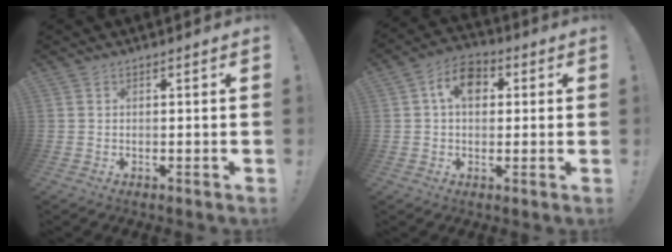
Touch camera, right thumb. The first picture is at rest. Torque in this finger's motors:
{"motor_torque": [0.05, -0.01, 0.04, 0.00, 0.01]}